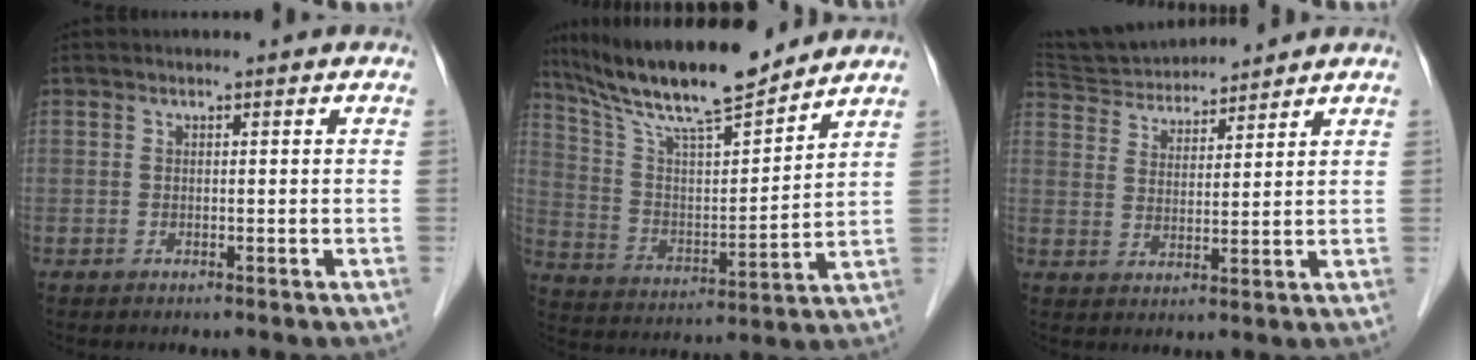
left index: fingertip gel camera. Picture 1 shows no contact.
{"total": 17.8, "force": [15.2, 2.0, 9.0], "torque": [-0.164, 0.008, 0.269]}
{"total": 11.6, "force": [11.0, 2.1, 2.9], "torque": [-0.059, 0.031, 0.197]}